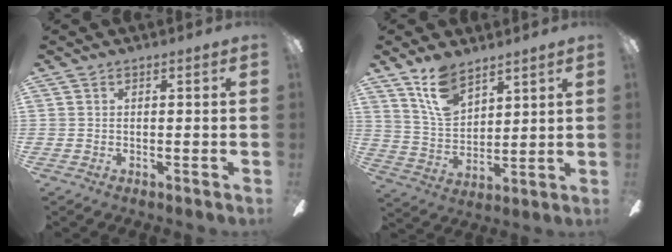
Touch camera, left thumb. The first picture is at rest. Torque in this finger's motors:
{"motor_torque": [0.54, -0.15, 0.58, -0.67, 0.08]}